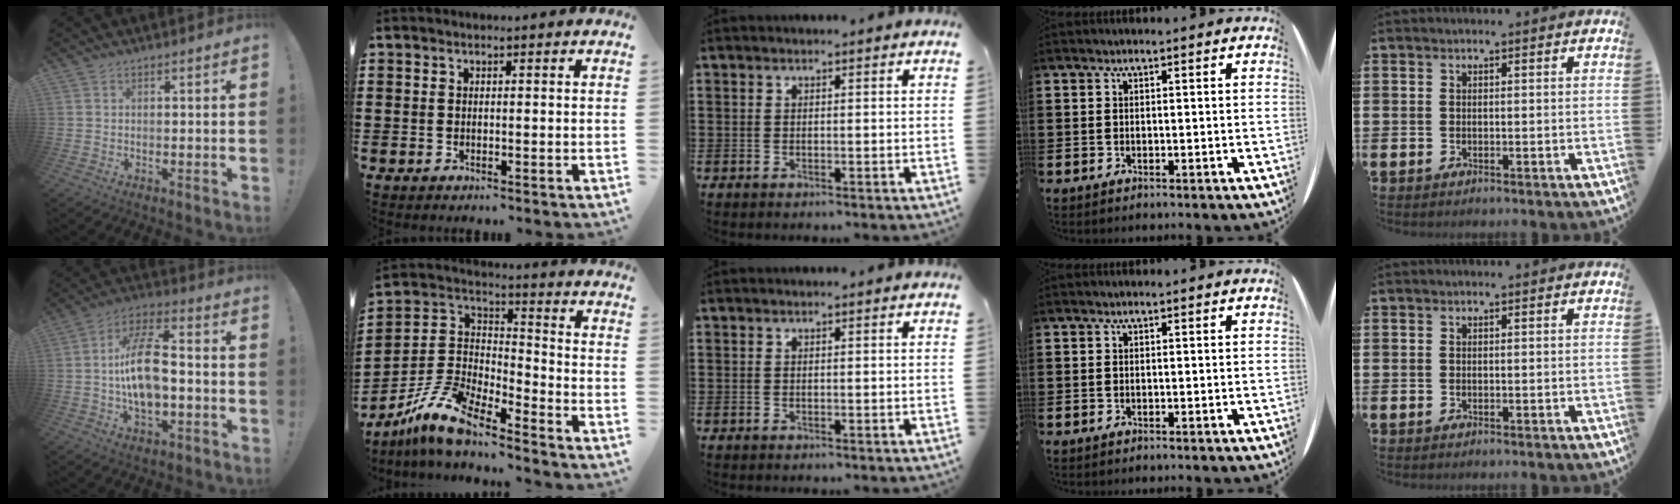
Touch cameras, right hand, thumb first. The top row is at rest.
{"thumb": {"total": 14.9, "force": [-1.2, 7.8, 12.6], "torque": [-0.228, 0.013, -0.024]}, "index": {"total": 9.8, "force": [-8.3, 2.0, 4.9], "torque": [-0.128, 0.004, -0.171]}}